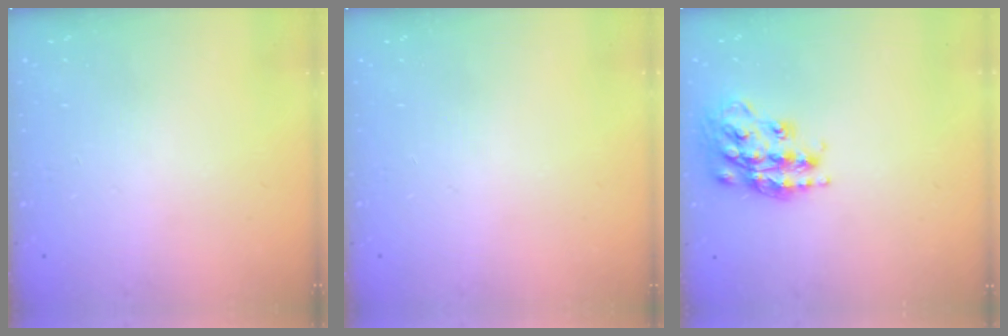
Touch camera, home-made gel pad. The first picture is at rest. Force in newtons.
{"total": 0.0}
{"total": 18.0, "press": 17.9, "slide": 1.2}